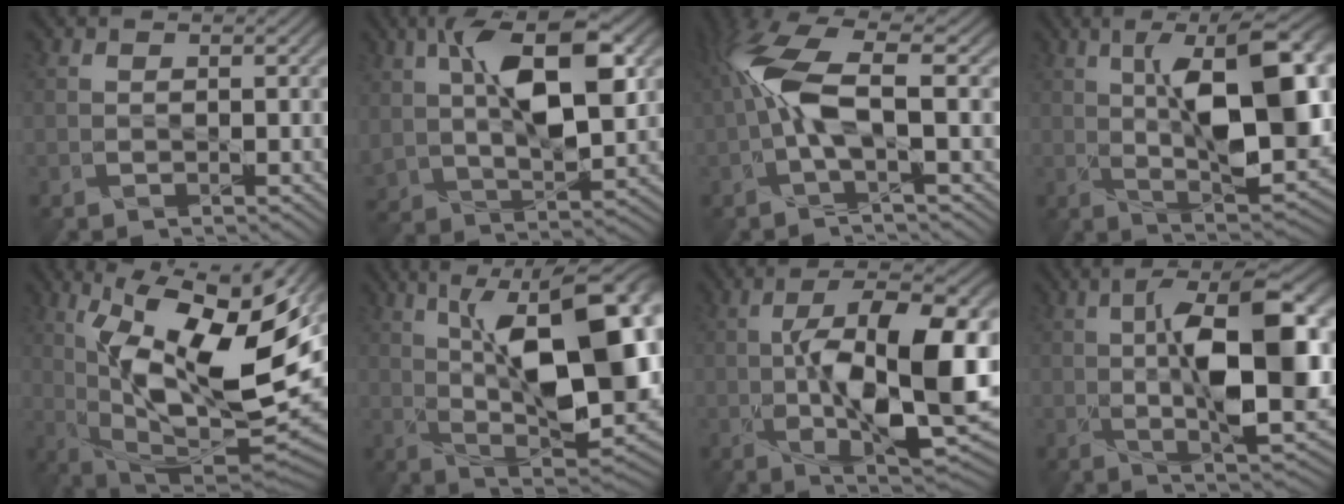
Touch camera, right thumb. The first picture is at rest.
{"total": 10.5, "force": [3.3, 5.0, 8.6], "torque": [-0.169, -0.001, 0.065]}
{"total": 8.4, "force": [0.2, 2.5, 8.0], "torque": [-0.180, 0.017, -0.001]}
{"total": 13.0, "force": [1.5, 4.7, 12.0], "torque": [-0.186, 0.005, 0.032]}
{"total": 16.8, "force": [4.0, 6.4, 15.0], "torque": [-0.261, 0.003, 0.082]}
{"total": 16.1, "force": [2.8, 6.7, 14.3], "torque": [-0.210, 0.013, 0.049]}
{"total": 14.0, "force": [-0.6, 5.6, 12.8], "torque": [-0.213, 0.000, 0.001]}
{"total": 11.9, "force": [0.3, 4.2, 11.1], "torque": [-0.193, -0.006, 0.014]}